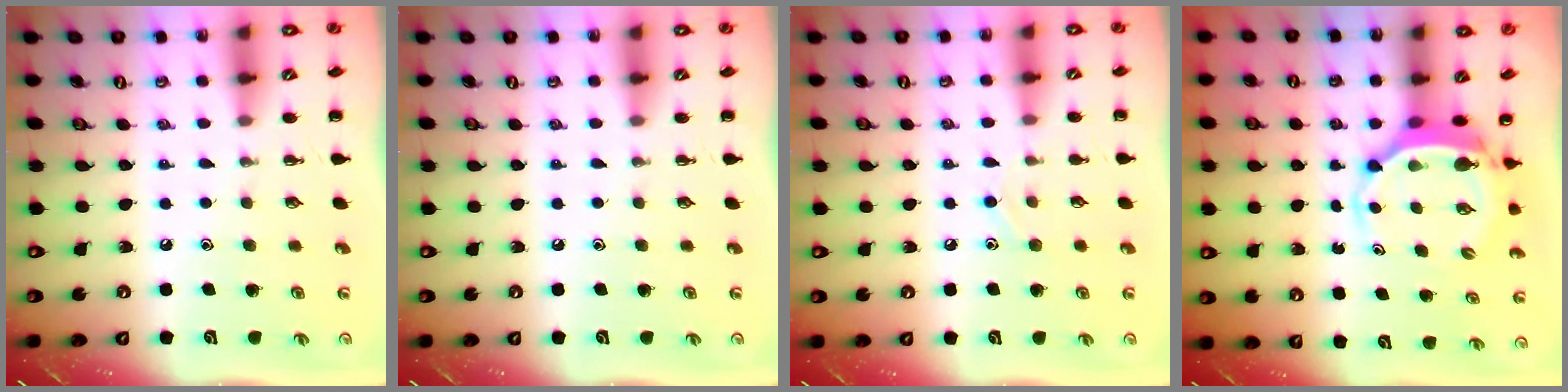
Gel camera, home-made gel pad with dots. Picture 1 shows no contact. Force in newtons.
{"total": 0.0}
{"total": 8.3, "press": 7.9, "slide": 2.7}
{"total": 5.1, "press": 5.0, "slide": 1.2}